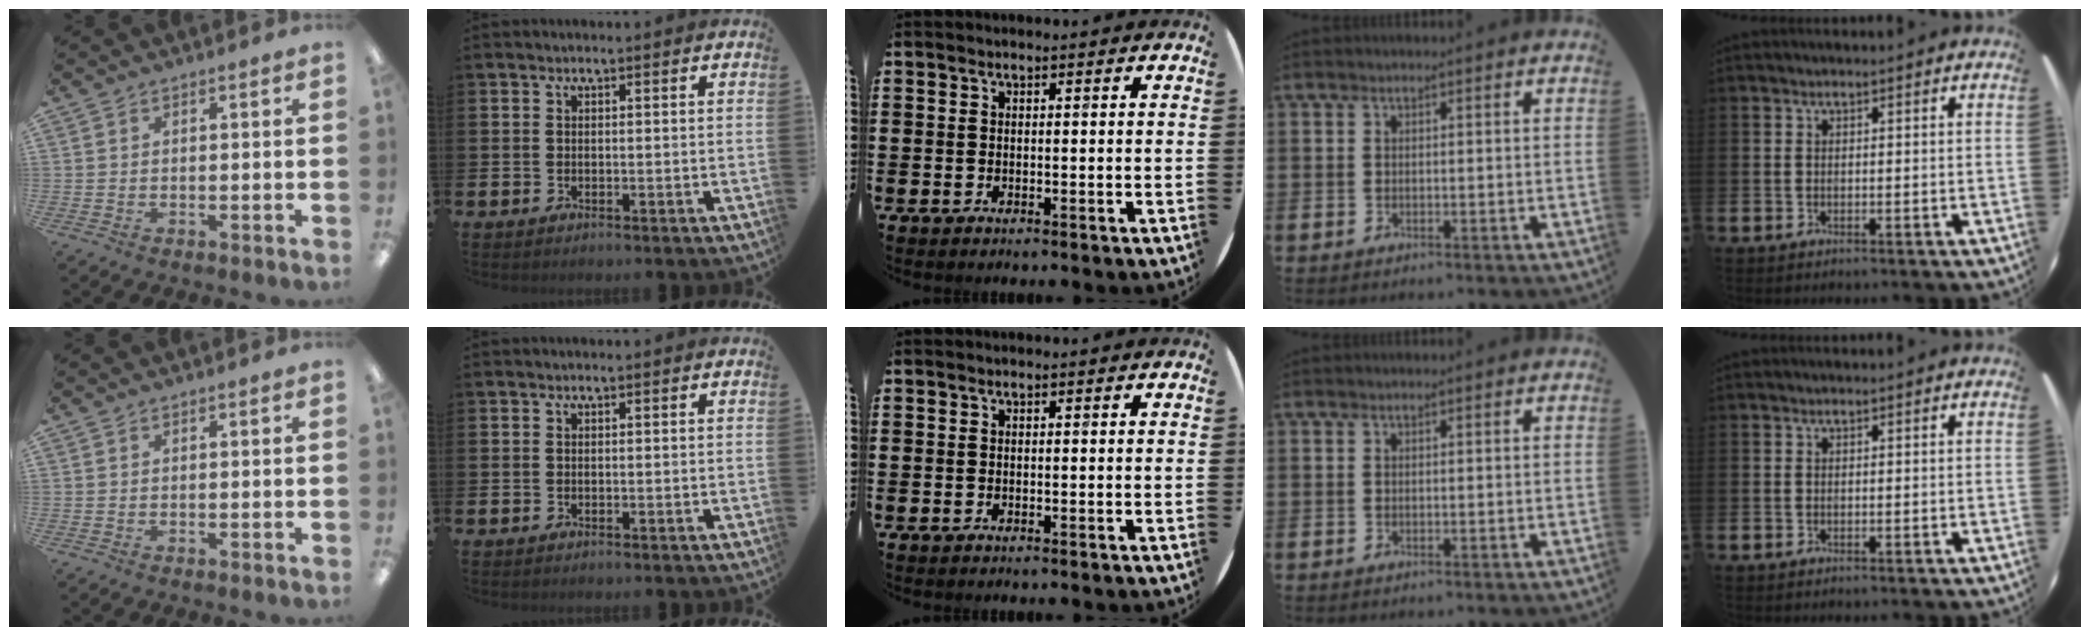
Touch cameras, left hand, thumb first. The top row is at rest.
{}